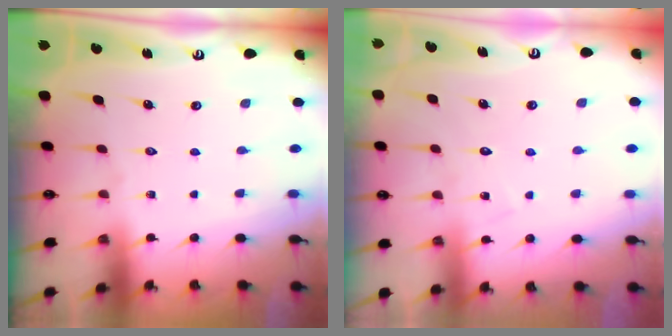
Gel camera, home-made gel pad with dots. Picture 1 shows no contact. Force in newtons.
{"total": 6.1, "press": 6.1, "slide": 0.4}